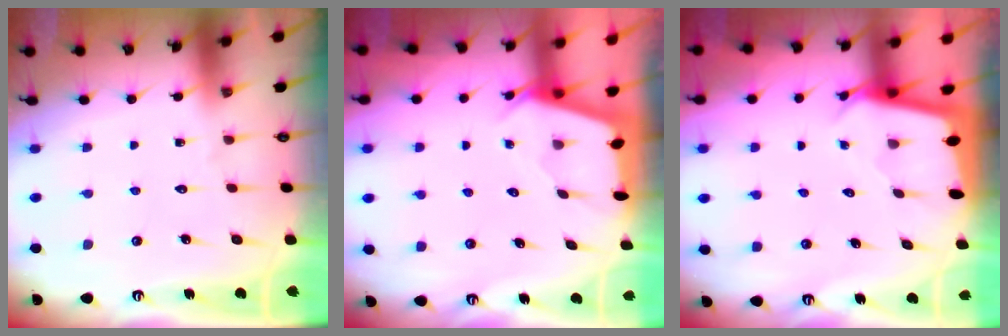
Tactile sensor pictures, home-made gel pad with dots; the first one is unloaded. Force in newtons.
{"total": 2.4, "press": 2.4, "slide": 0.2}
{"total": 2.4, "press": 2.4, "slide": 0.1}